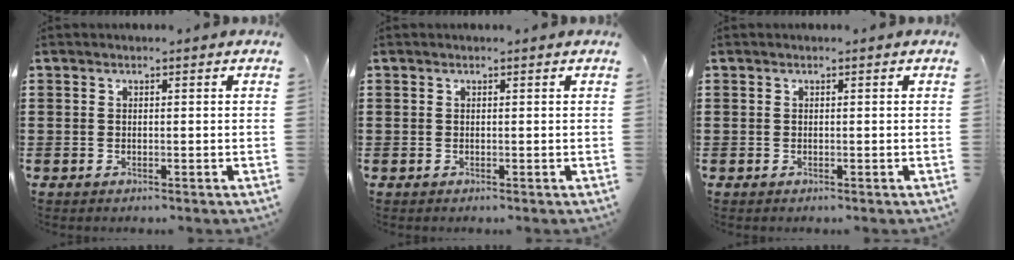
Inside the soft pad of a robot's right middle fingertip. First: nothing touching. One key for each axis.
{"total": 0.0}
{"total": 0.0}